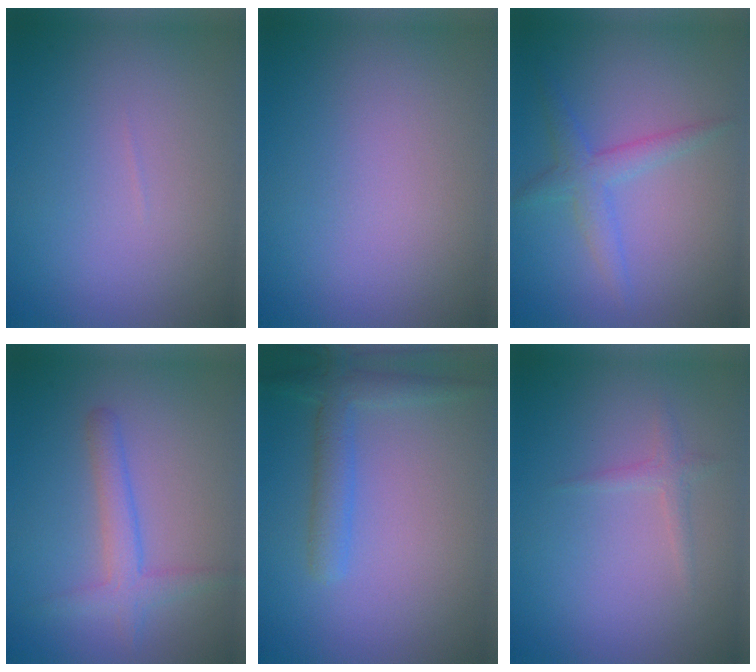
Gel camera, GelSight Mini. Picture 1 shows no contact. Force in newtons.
{"total": 0.0}
{"total": 2.4, "press": 2.4, "slide": 0.1}
{"total": 2.8, "press": 2.8, "slide": 0.2}
{"total": 2.6, "press": 2.6, "slide": 0.2}
{"total": 1.1, "press": 1.0, "slide": 0.1}